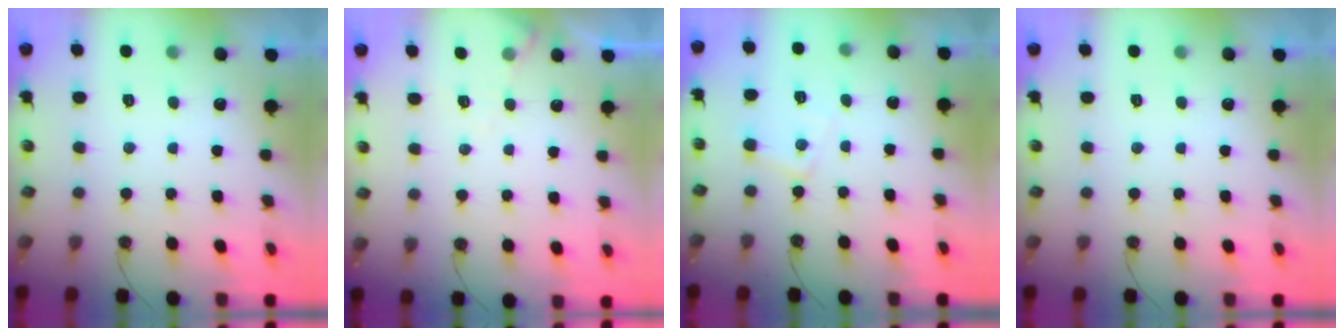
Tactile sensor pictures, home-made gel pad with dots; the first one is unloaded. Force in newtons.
{"total": 5.4, "press": 5.3, "slide": 0.7}
{"total": 6.3, "press": 6.3, "slide": 0.3}
{"total": 0.0}